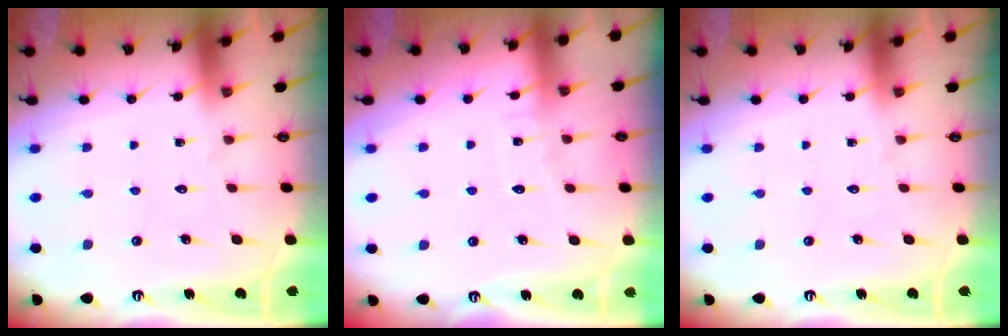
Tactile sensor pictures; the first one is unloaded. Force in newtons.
{"total": 4.8, "press": 4.8, "slide": 0.4}
{"total": 0.0}